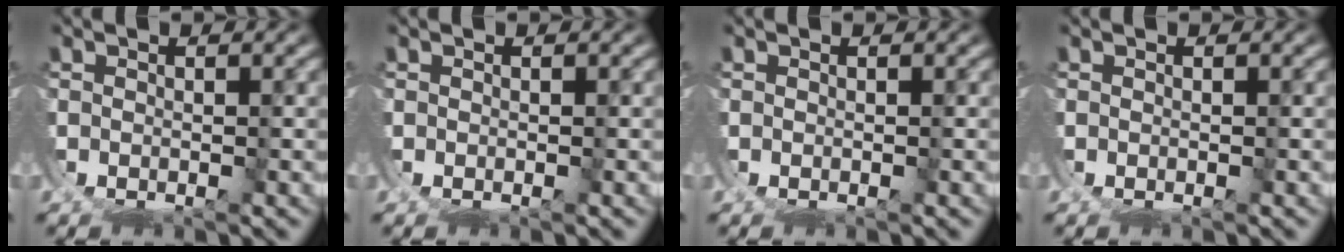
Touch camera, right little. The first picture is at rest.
{"total": 0.0}
{"total": 0.0}
{"total": 0.0}